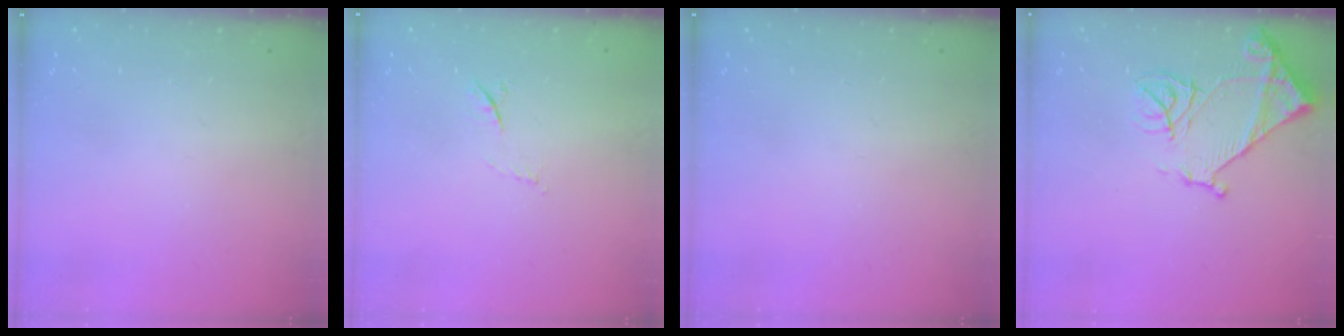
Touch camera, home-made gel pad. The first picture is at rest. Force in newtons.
{"total": 4.7, "press": 4.6, "slide": 1.2}
{"total": 0.0}
{"total": 13.0, "press": 13.0, "slide": 1.3}